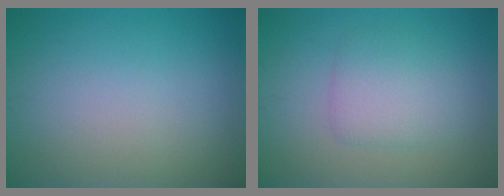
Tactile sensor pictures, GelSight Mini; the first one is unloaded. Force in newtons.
{"total": 3.0, "press": 3.0, "slide": 0.0}